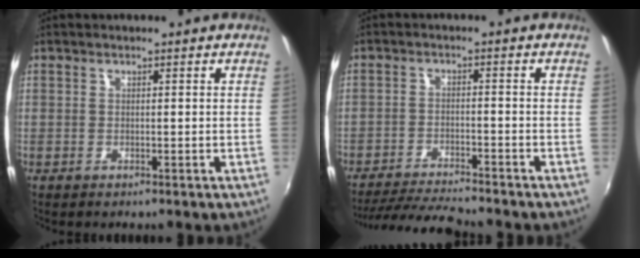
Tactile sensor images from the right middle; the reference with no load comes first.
{"total": 10.7, "force": [-9.9, 0.7, 4.1], "torque": [-0.101, -0.008, -0.169]}